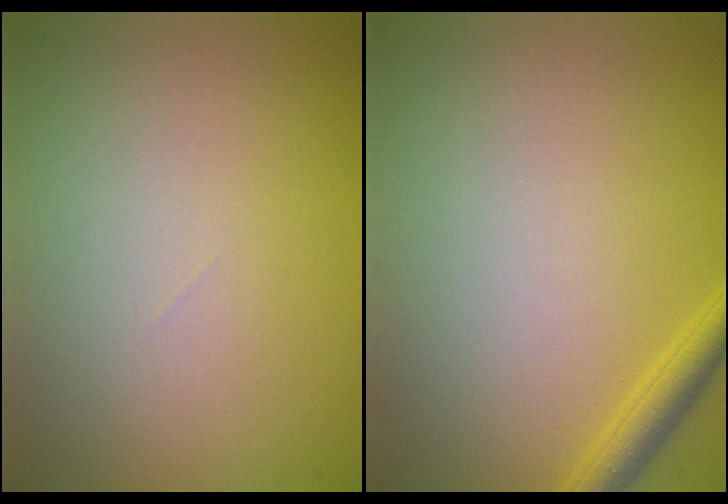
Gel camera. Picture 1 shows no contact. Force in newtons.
{"total": 2.0, "press": 2.0, "slide": 0.2}